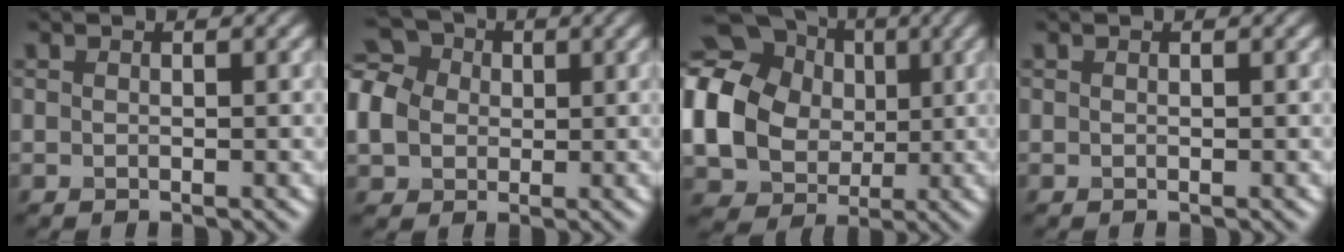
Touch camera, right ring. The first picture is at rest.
{"total": 6.6, "force": [0.4, 5.5, 3.6], "torque": [-0.091, 0.021, 0.000]}
{"total": 17.5, "force": [2.2, 15.2, 8.3], "torque": [-0.221, 0.019, 0.008]}
{"total": 0.0}